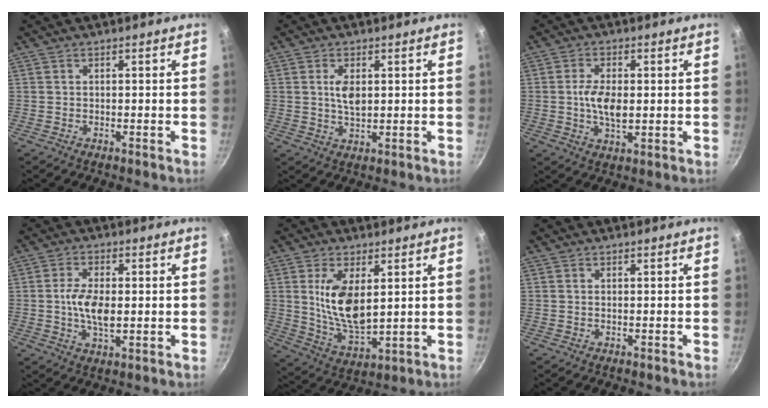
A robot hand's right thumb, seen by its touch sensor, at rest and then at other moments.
{"total": 4.5, "force": [1.0, 2.3, 3.8], "torque": [-0.068, -0.007, 0.021]}
{"total": 6.6, "force": [0.3, 3.2, 5.7], "torque": [-0.108, -0.004, 0.004]}
{"total": 7.4, "force": [0.2, 3.5, 6.5], "torque": [-0.125, -0.003, 0.002]}
{"total": 11.9, "force": [2.6, 5.7, 10.0], "torque": [-0.178, -0.025, 0.064]}
{"total": 0.0}